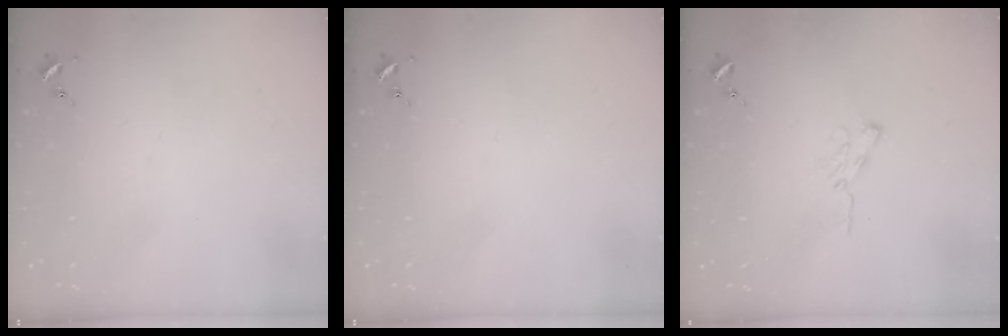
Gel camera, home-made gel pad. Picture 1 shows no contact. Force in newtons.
{"total": 0.0}
{"total": 4.4, "press": 4.4, "slide": 0.5}